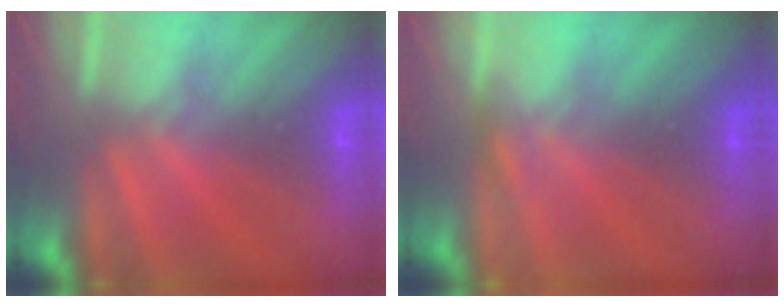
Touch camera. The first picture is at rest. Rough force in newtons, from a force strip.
{"total": 3.6}